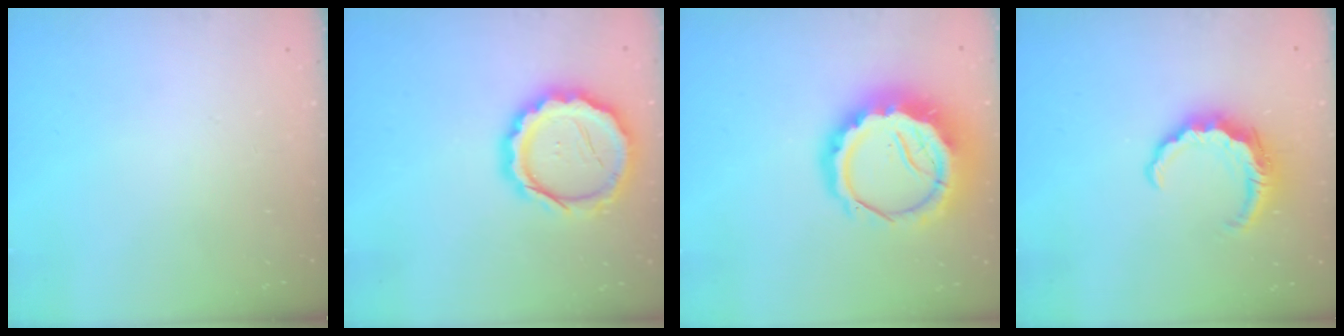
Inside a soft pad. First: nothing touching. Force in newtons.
{"total": 16.6, "press": 16.3, "slide": 3.3}
{"total": 17.1, "press": 16.7, "slide": 3.8}
{"total": 7.1, "press": 7.0, "slide": 0.8}